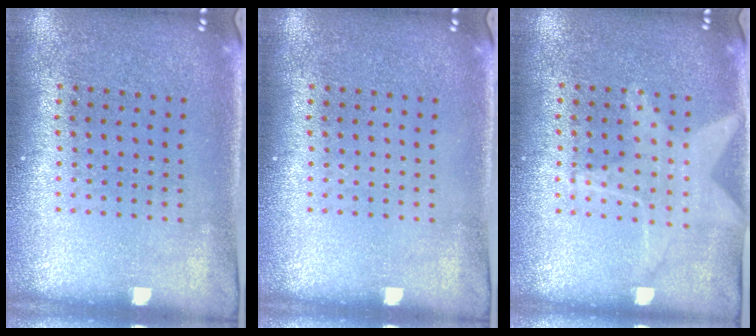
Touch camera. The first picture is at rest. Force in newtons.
{"total": 0.0}
{"total": 1.2, "press": 1.2, "slide": 0.3}